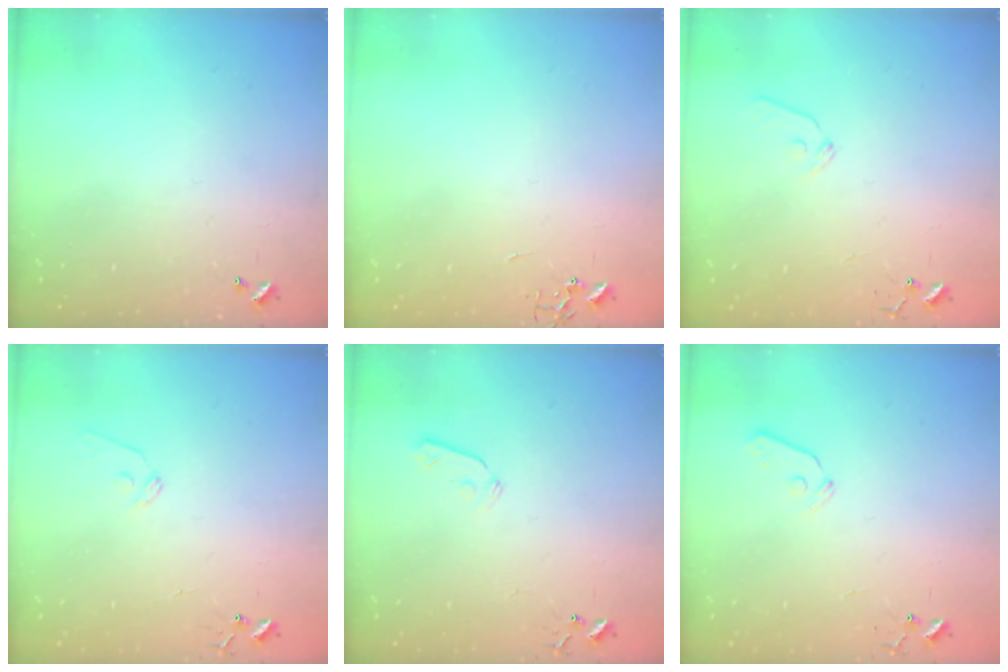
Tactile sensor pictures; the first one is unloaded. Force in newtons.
{"total": 0.0}
{"total": 6.9, "press": 6.9, "slide": 0.7}
{"total": 8.1, "press": 8.0, "slide": 0.8}
{"total": 5.4, "press": 5.4, "slide": 0.8}
{"total": 5.5, "press": 5.5, "slide": 0.5}